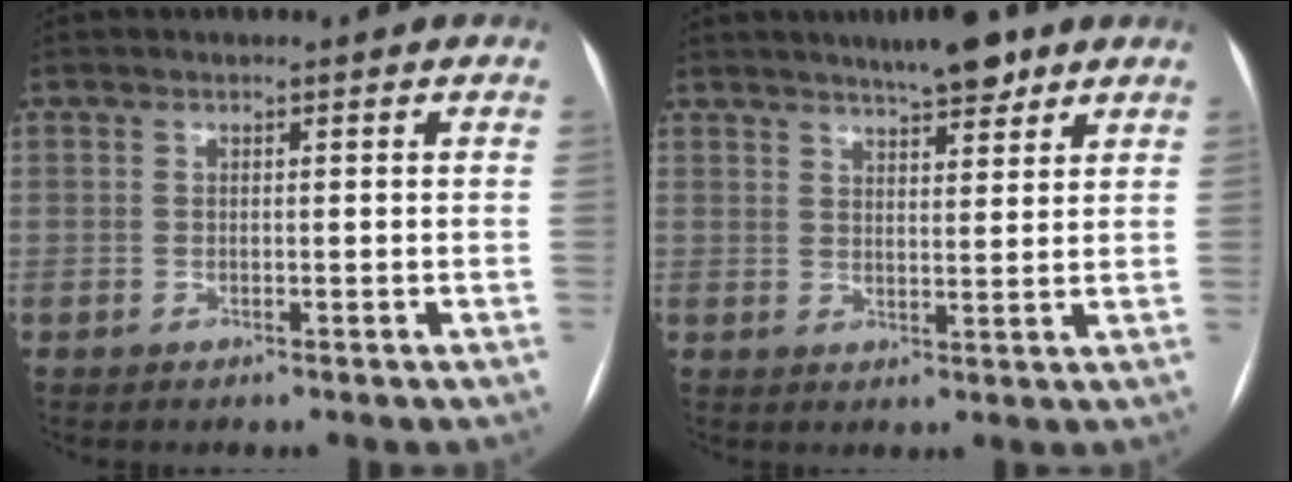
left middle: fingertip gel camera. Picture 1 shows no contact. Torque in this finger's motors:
{"motor_torque": [0.16, -0.17, 0.03, 0.01]}